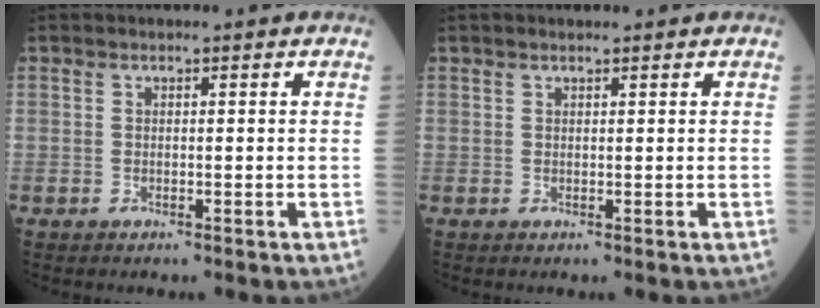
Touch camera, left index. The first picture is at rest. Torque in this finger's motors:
{"motor_torque": [-1.68, 0.46, -1.05, -0.21]}